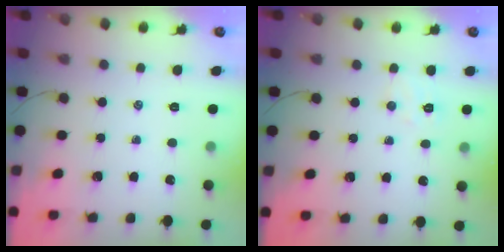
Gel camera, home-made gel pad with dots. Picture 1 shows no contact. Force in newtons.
{"total": 4.8, "press": 4.6, "slide": 1.1}